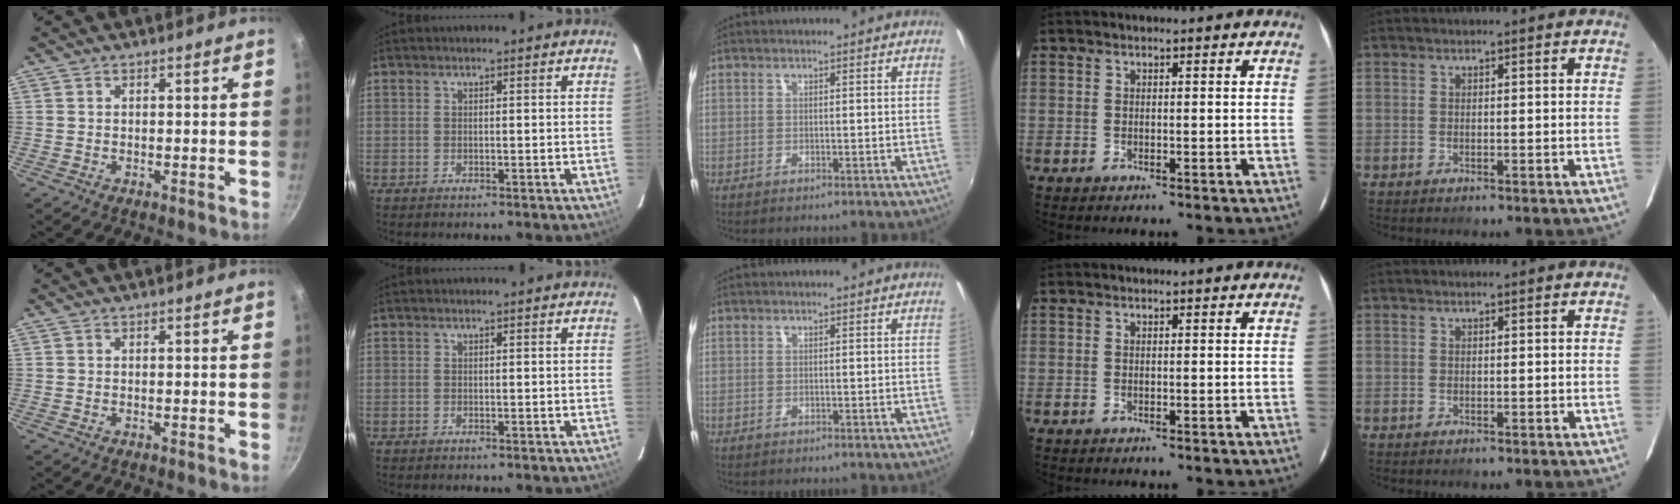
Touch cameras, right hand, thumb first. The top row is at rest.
{}